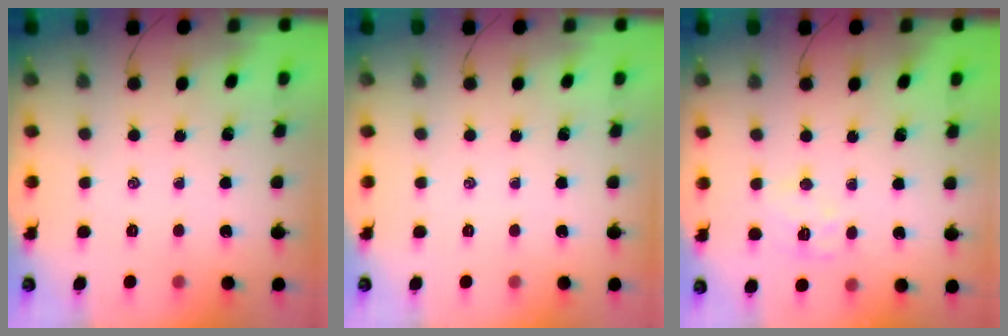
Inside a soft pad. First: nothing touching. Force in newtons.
{"total": 0.0}
{"total": 7.4, "press": 7.3, "slide": 1.2}